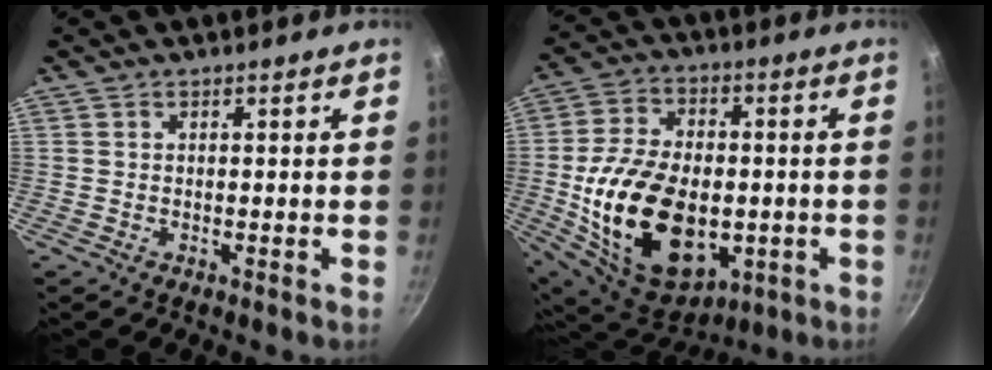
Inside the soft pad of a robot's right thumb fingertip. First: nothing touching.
{"total": 24.1, "force": [-3.5, 15.6, 18.1], "torque": [-0.307, 0.010, -0.042]}